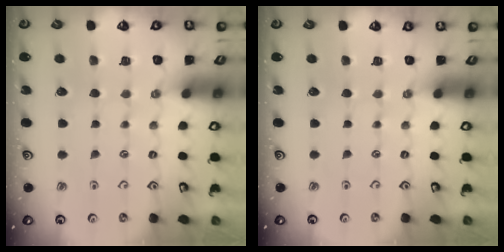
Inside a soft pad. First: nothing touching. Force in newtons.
{"total": 0.0}